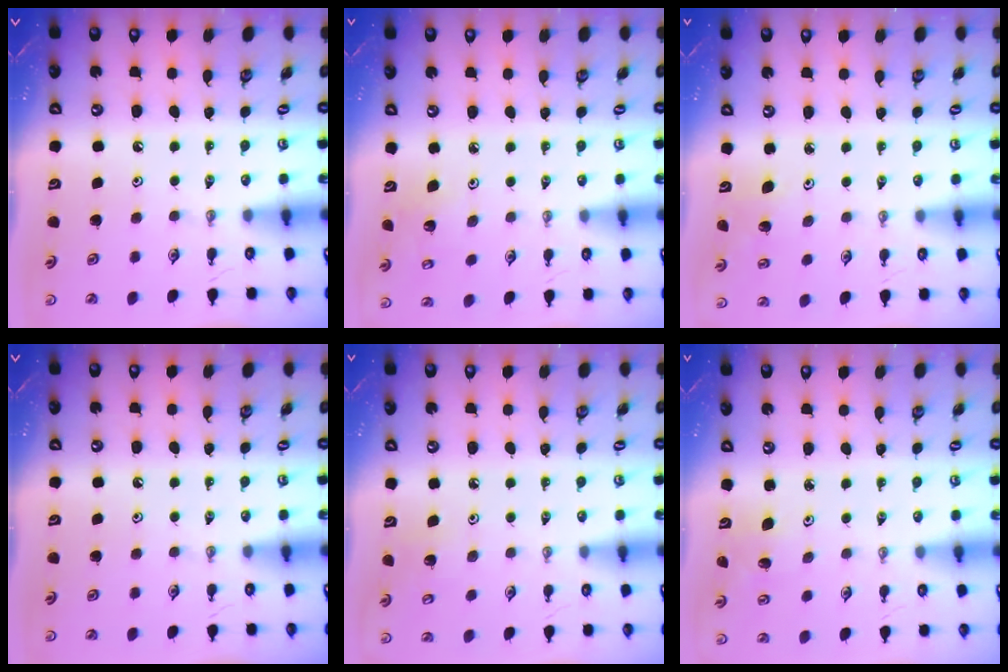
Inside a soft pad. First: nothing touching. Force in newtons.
{"total": 4.7, "press": 4.3, "slide": 1.9}
{"total": 4.0, "press": 3.9, "slide": 1.1}
{"total": 0.0}
{"total": 5.7, "press": 5.6, "slide": 1.1}
{"total": 2.1, "press": 2.1, "slide": 0.2}